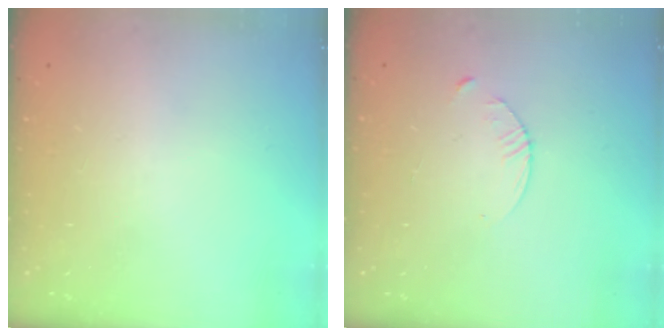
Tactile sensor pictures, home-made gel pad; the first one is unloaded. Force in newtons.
{"total": 3.8, "press": 3.7, "slide": 0.5}